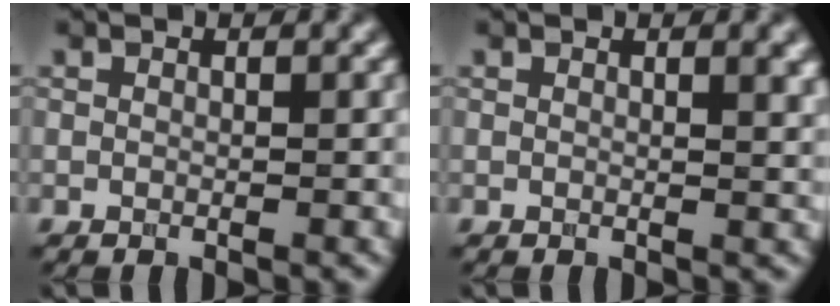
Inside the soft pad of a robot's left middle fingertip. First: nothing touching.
{"total": 2.4, "force": [1.0, 0.9, 2.0], "torque": [-0.012, 0.003, 0.012]}